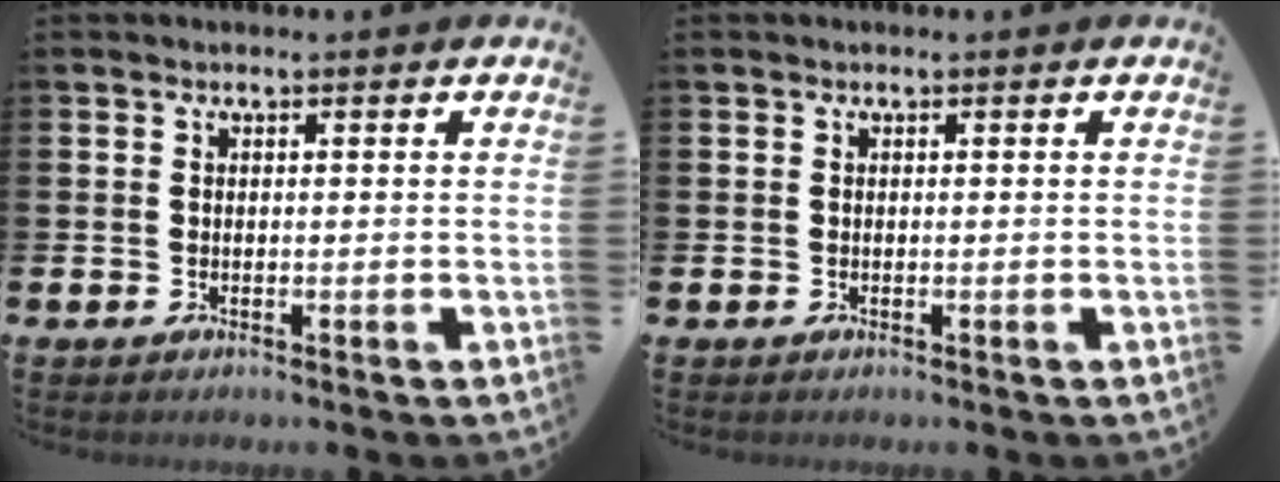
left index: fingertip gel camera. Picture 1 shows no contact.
{"total": 0.0}